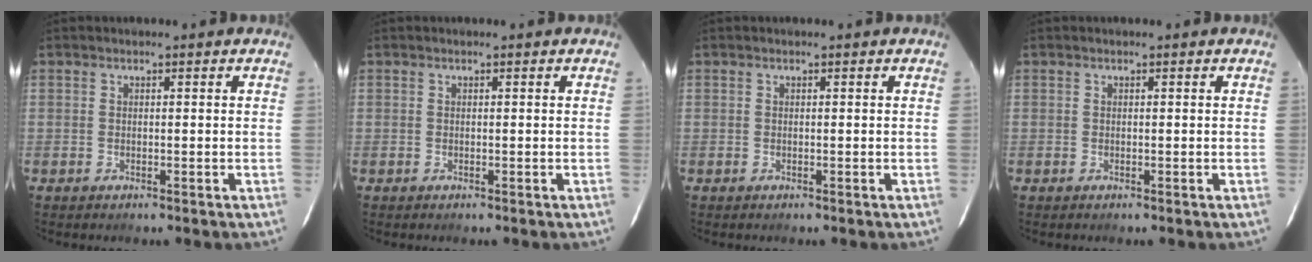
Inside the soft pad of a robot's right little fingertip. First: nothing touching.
{"total": 0.0}
{"total": 0.0}
{"total": 0.0}